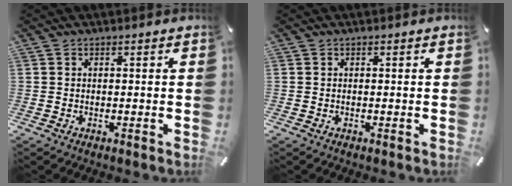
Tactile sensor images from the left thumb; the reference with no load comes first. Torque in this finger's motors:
{"motor_torque": [-0.03, 0.15, -0.05, -0.11, 0.00]}